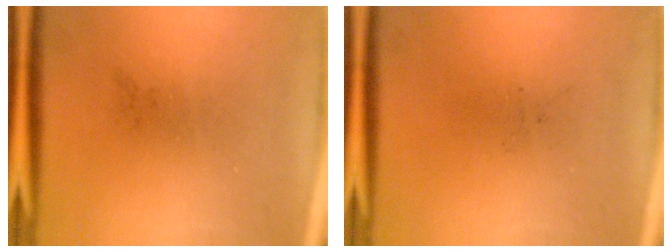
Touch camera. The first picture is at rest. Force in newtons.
{"total": 0.0}